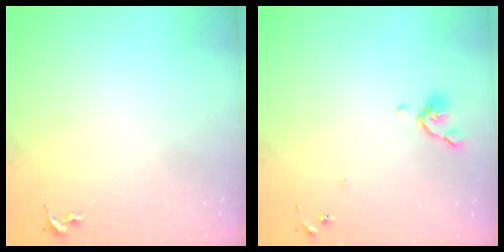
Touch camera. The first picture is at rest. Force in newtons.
{"total": 5.4, "press": 5.3, "slide": 1.1}